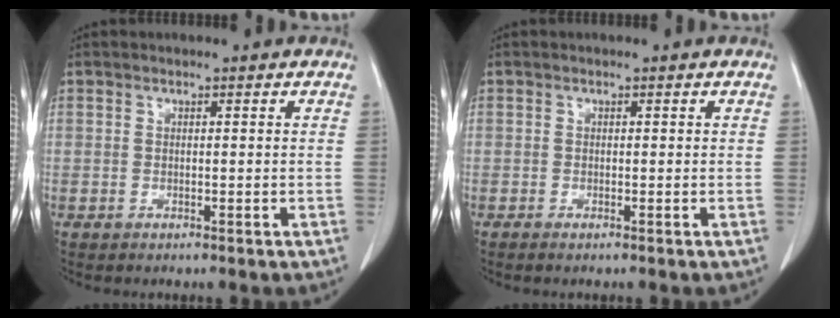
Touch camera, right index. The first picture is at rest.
{"total": 0.5, "force": [-0.4, 0.0, 0.4], "torque": [-0.007, -0.002, -0.007]}